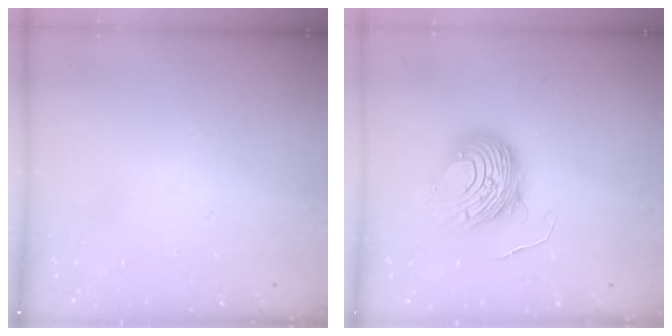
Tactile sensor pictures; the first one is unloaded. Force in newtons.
{"total": 10.3, "press": 10.3, "slide": 1.0}